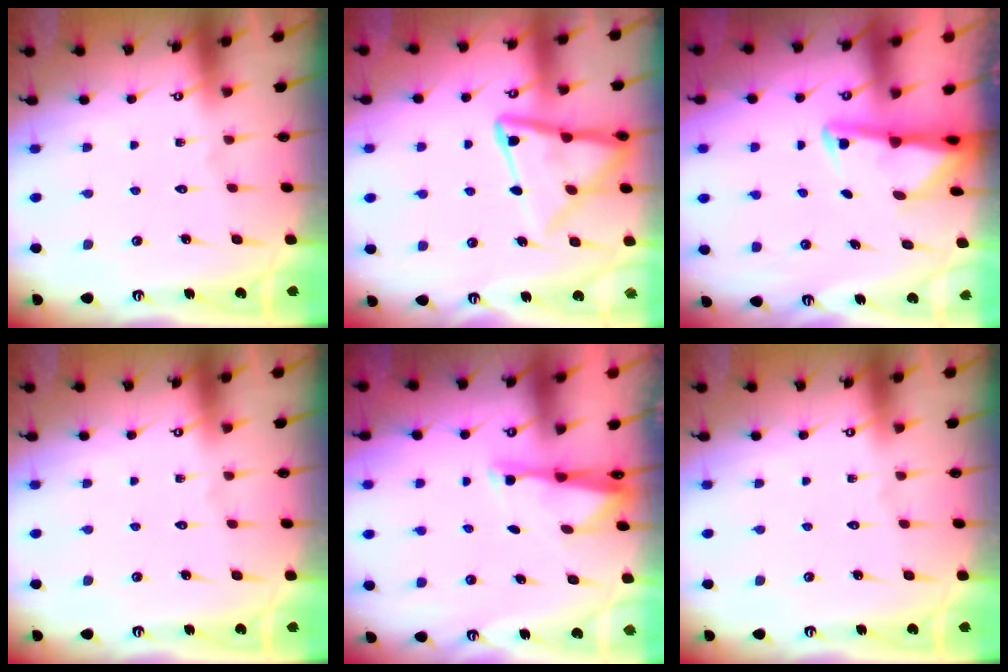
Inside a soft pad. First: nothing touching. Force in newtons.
{"total": 13.2, "press": 13.1, "slide": 1.2}
{"total": 2.7, "press": 2.7, "slide": 0.7}
{"total": 0.0}
{"total": 3.0, "press": 2.9, "slide": 0.5}
{"total": 0.0}